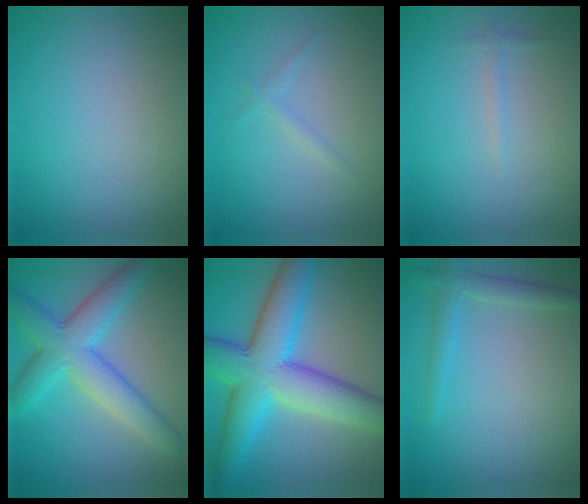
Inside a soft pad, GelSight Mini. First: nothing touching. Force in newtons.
{"total": 0.8, "press": 0.8, "slide": 0.1}
{"total": 0.7, "press": 0.7, "slide": 0.1}
{"total": 5.9, "press": 5.9, "slide": 0.2}
{"total": 10.2, "press": 10.2, "slide": 0.1}
{"total": 1.2, "press": 1.2, "slide": 0.1}